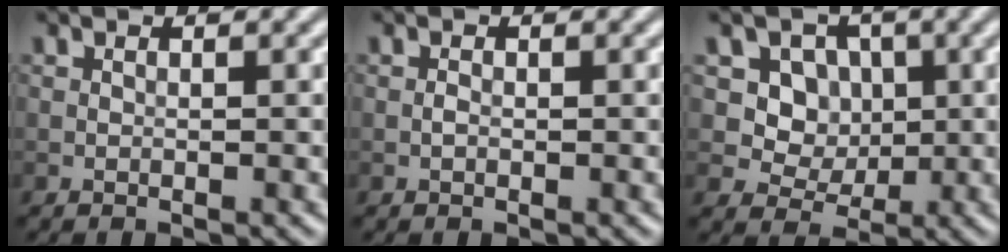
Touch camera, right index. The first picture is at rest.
{"total": 0.6, "force": [-0.2, 0.4, 0.4], "torque": [-0.008, 0.002, -0.004]}
{"total": 5.7, "force": [1.6, 4.9, 2.4], "torque": [-0.045, -0.005, 0.027]}